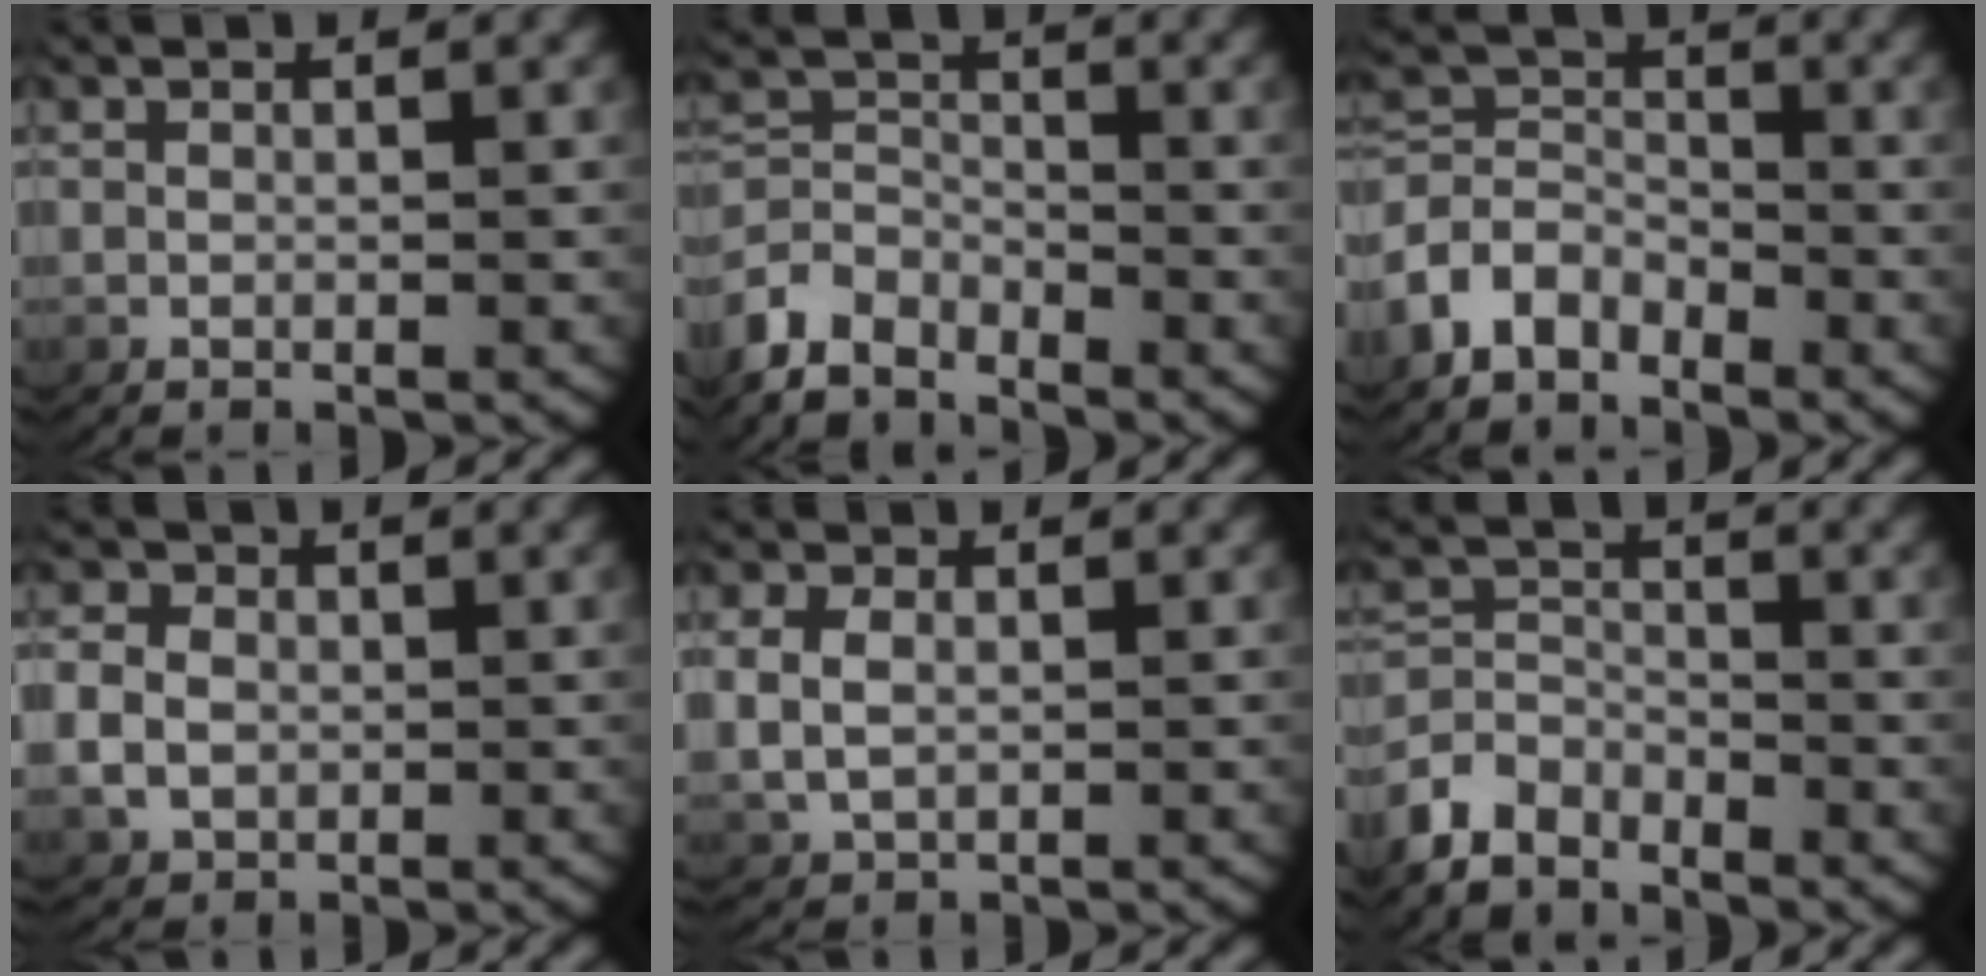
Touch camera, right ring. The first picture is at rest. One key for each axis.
{"total": 5.2, "fx": -3.2, "fy": 3.8, "fz": 1.5, "tx": -0.049, "ty": -0.032, "tz": -0.048}
{"total": 5.2, "fx": -1.8, "fy": 4.6, "fz": 1.7, "tx": -0.050, "ty": -0.023, "tz": -0.032}
{"total": 3.5, "fx": 0.0, "fy": 3.1, "fz": 1.5, "tx": -0.039, "ty": 0.004, "tz": 0.002}
{"total": 3.6, "fx": 0.6, "fy": 3.0, "fz": 1.8, "tx": -0.053, "ty": -0.003, "tz": 0.020}
{"total": 4.8, "fx": -3.1, "fy": 3.5, "fz": 1.1, "tx": -0.038, "ty": -0.025, "tz": -0.047}